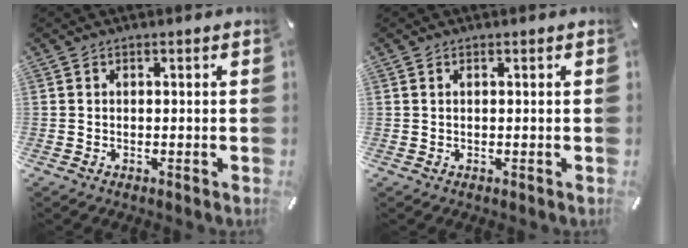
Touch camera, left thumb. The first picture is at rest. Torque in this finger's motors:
{"motor_torque": [0.16, -0.11, -0.14, 0.11, -0.02]}